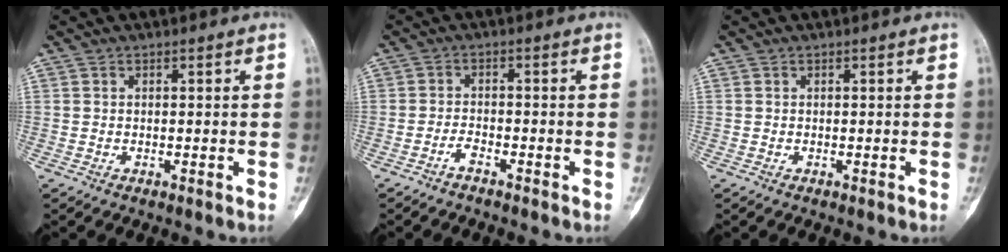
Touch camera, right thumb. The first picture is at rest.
{"total": 1.9, "force": [-1.5, 0.5, 0.9], "torque": [-0.022, 0.012, -0.031]}
{"total": 0.0}